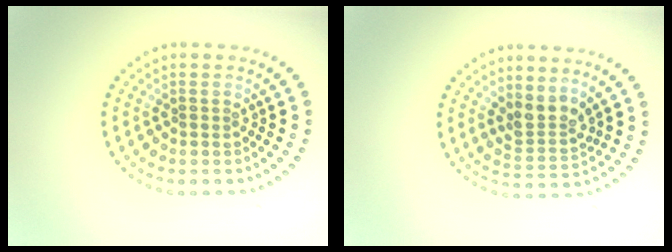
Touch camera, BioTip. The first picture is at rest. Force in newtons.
{"total": 2.5, "press": 1.9, "slide": 1.6}